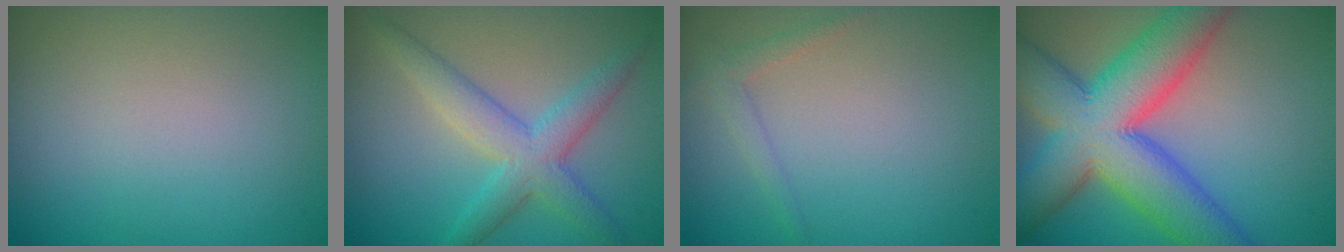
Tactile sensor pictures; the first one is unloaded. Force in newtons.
{"total": 3.6, "press": 3.6, "slide": 0.2}
{"total": 1.2, "press": 1.2, "slide": 0.1}
{"total": 11.9, "press": 11.9, "slide": 0.6}